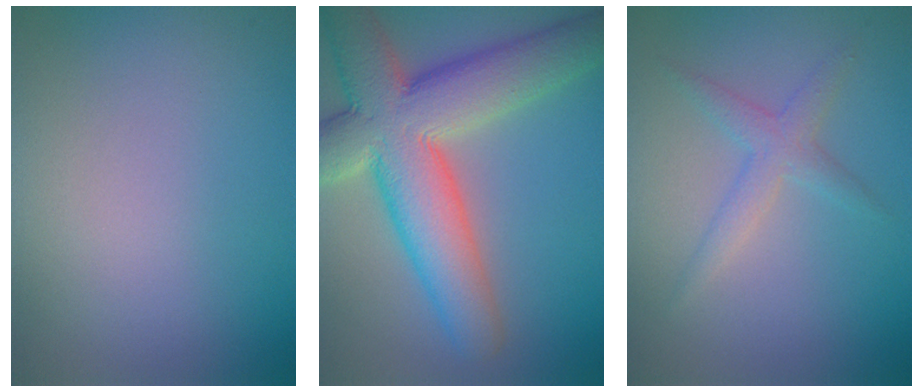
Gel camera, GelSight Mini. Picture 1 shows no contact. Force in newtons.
{"total": 11.0, "press": 11.0, "slide": 1.0}
{"total": 2.1, "press": 2.1, "slide": 0.1}